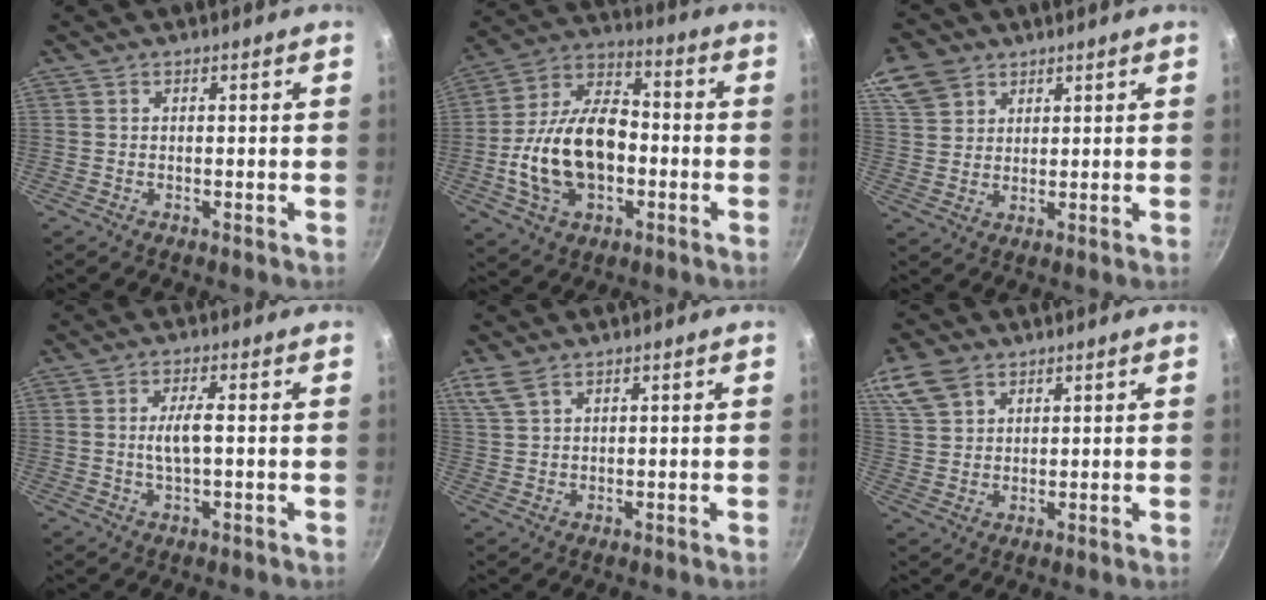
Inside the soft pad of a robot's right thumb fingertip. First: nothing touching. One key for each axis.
{"total": 19.1, "fx": -3.1, "fy": 12.1, "fz": 14.4, "tx": -0.238, "ty": 0.042, "tz": -0.060}
{"total": 8.8, "fx": 5.2, "fy": 6.3, "fz": 3.3, "tx": -0.050, "ty": -0.007, "tz": 0.099}
{"total": 4.4, "fx": 0.0, "fy": 1.1, "fz": 4.2, "tx": -0.082, "ty": 0.007, "tz": 0.002}
{"total": 4.2, "fx": 2.8, "fy": 2.1, "fz": 2.4, "tx": -0.049, "ty": -0.003, "tz": 0.064}
{"total": 8.4, "fx": 5.0, "fy": 5.4, "fz": 4.1, "tx": -0.071, "ty": -0.005, "tz": 0.102}